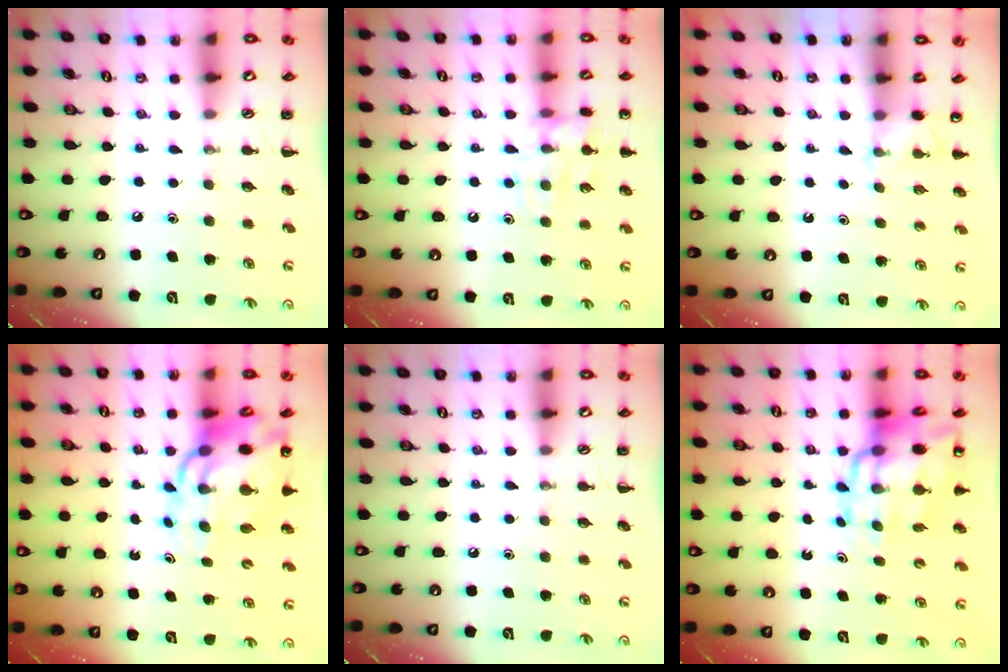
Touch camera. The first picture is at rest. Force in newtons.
{"total": 11.4, "press": 11.4, "slide": 0.8}
{"total": 2.6, "press": 2.4, "slide": 1.0}
{"total": 13.0, "press": 12.5, "slide": 3.7}
{"total": 0.0}
{"total": 16.0, "press": 15.4, "slide": 4.2}